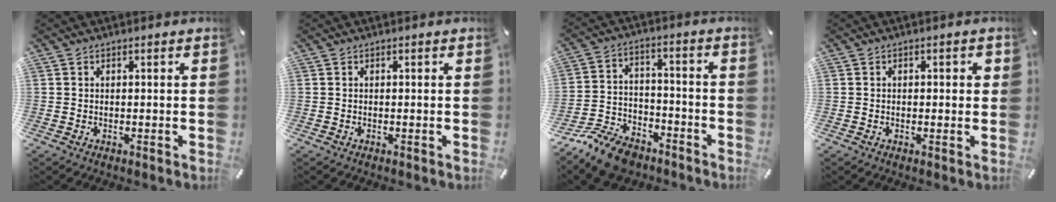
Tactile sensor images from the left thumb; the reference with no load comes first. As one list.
[{"total": 0.0}, {"total": 12.1, "force": [-9.1, 6.2, 4.9], "torque": [-0.080, 0.065, -0.167]}, {"total": 1.4, "force": [-0.2, 0.8, 1.2], "torque": [-0.022, 0.006, -0.005]}]